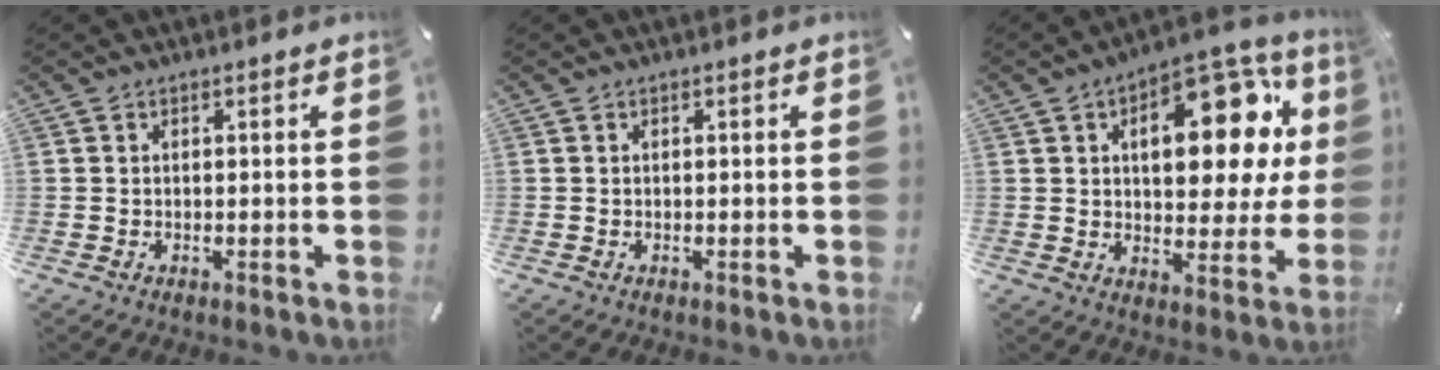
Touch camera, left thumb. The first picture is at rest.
{"total": 0.0}
{"total": 21.1, "force": [7.1, 11.3, 16.3], "torque": [-0.206, -0.042, 0.111]}